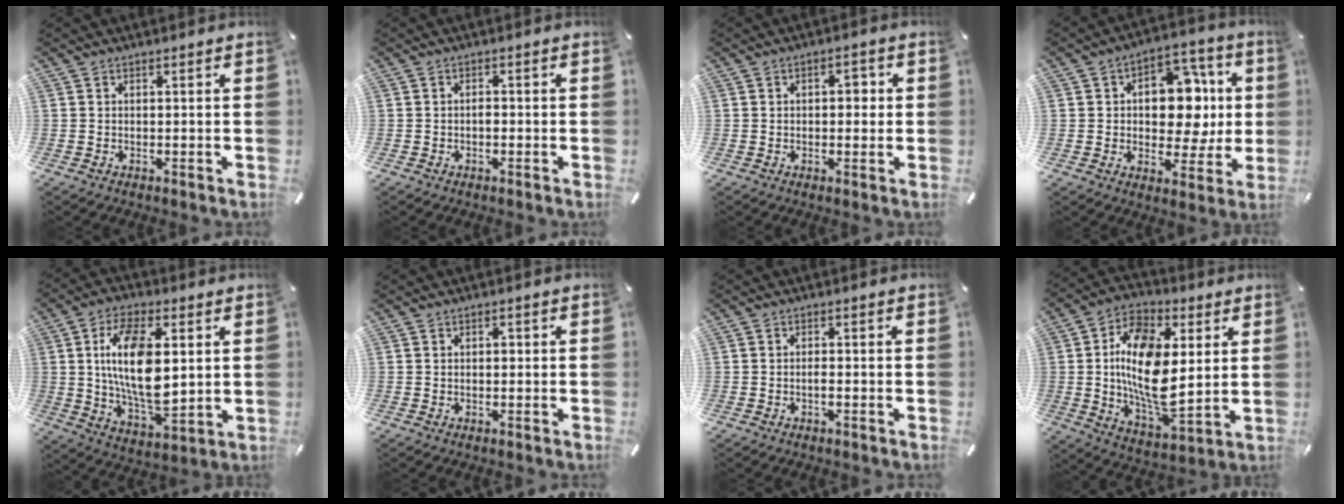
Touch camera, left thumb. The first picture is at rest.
{"total": 1.4, "force": [-0.5, 0.8, 1.0], "torque": [-0.022, 0.003, -0.011]}
{"total": 3.7, "force": [0.2, 2.1, 3.0], "torque": [-0.036, 0.002, -0.006]}
{"total": 13.9, "force": [1.1, 9.9, 9.7], "torque": [-0.106, -0.014, 0.021]}
{"total": 16.3, "force": [3.3, 7.9, 13.9], "torque": [-0.281, -0.014, 0.050]}
{"total": 1.3, "force": [-0.1, 0.7, 1.1], "torque": [-0.013, -0.001, -0.004]}
{"total": 1.5, "force": [-0.7, 0.5, 1.3], "torque": [-0.025, 0.002, -0.013]}
{"total": 17.8, "force": [3.0, 9.7, 14.6], "torque": [-0.295, -0.010, 0.050]}